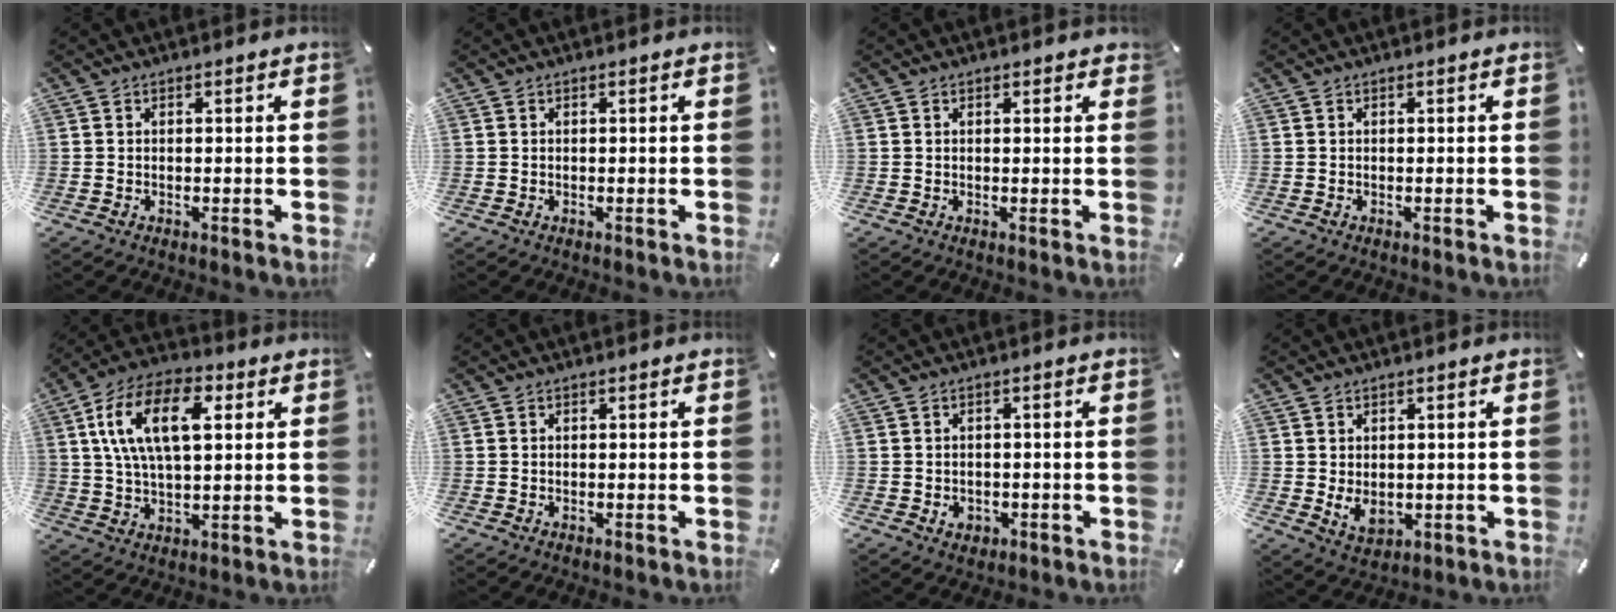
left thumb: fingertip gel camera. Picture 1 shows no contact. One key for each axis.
{"total": 0.0}
{"total": 0.7, "fx": 0.4, "fy": 0.5, "fz": 0.3, "tx": 0.001, "ty": -0.001, "tz": 0.006}
{"total": 0.0}
{"total": 15.3, "fx": 4.7, "fy": 8.2, "fz": 12.0, "tx": -0.246, "ty": 0.009, "tz": 0.077}
{"total": 0.0}
{"total": 2.5, "fx": -0.7, "fy": 2.2, "fz": 1.0, "tx": -0.011, "ty": 0.000, "tz": -0.015}
{"total": 5.3, "fx": 0.1, "fy": 4.0, "fz": 3.4, "tx": -0.065, "ty": -0.008, "tz": 0.001}